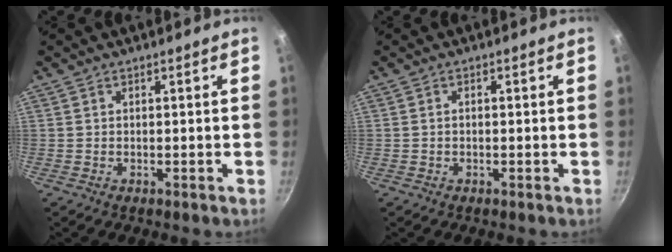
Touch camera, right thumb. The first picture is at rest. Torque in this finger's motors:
{"motor_torque": [0.11, -0.10, -0.20, 0.16, -0.02]}